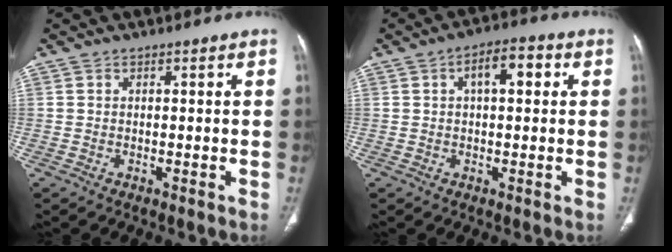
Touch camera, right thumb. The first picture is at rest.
{"total": 4.9, "force": [1.3, 2.3, 4.1], "torque": [-0.057, 0.010, 0.017]}